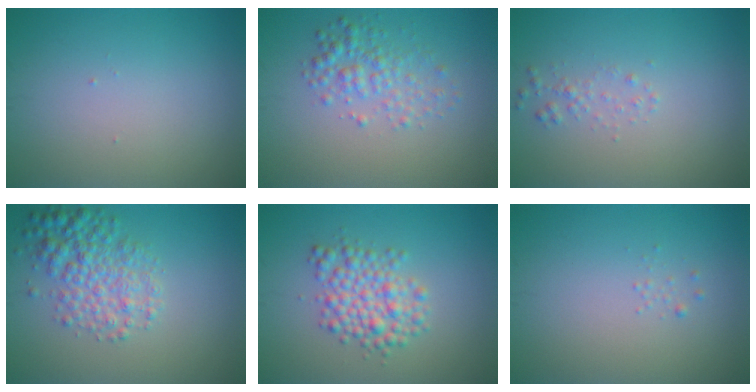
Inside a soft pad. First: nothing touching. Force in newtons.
{"total": 2.8, "press": 2.8, "slide": 0.0}
{"total": 1.0, "press": 1.0, "slide": 0.1}
{"total": 4.4, "press": 4.4, "slide": 0.1}
{"total": 4.0, "press": 4.0, "slide": 0.1}
{"total": 0.7, "press": 0.7, "slide": 0.1}